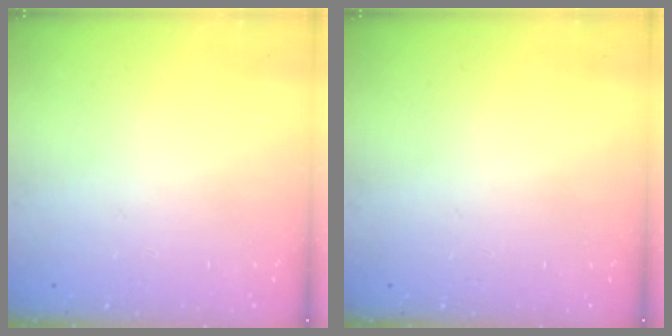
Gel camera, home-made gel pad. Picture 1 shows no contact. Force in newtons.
{"total": 0.0}